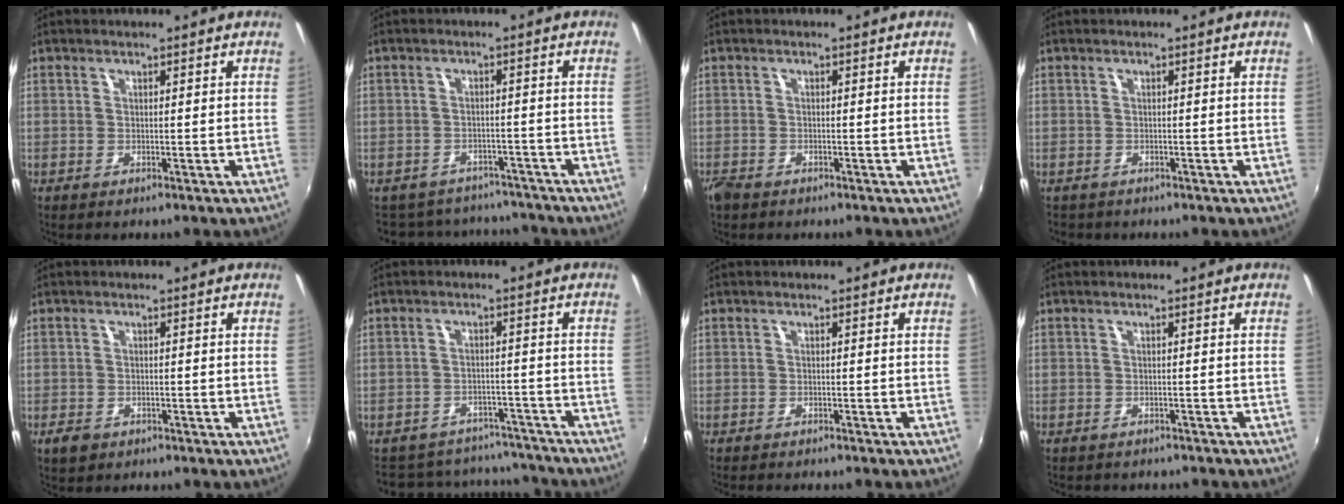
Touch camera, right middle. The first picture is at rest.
{"total": 10.8, "force": [-9.1, 5.4, 2.2], "torque": [-0.058, 0.030, -0.116]}
{"total": 2.3, "force": [-1.8, 1.0, 1.0], "torque": [-0.025, -0.006, -0.038]}
{"total": 1.5, "force": [-0.9, 1.2, 0.0], "torque": [-0.005, 0.002, -0.013]}
{"total": 2.6, "force": [-1.6, 1.7, 1.0], "torque": [-0.025, -0.002, -0.027]}
{"total": 15.1, "force": [-13.0, 6.8, 3.7], "torque": [-0.089, 0.041, -0.157]}
{"total": 2.5, "force": [-2.3, 0.2, 0.8], "torque": [-0.026, -0.011, -0.038]}
{"total": 3.7, "force": [-3.4, 1.1, 1.0], "torque": [-0.026, -0.012, -0.045]}